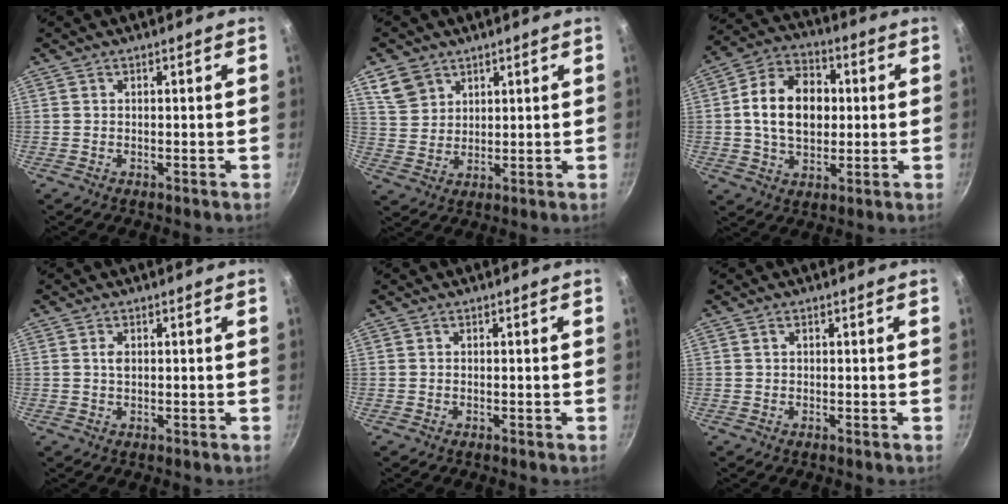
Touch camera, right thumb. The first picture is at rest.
{"total": 6.8, "force": [4.0, 5.0, 2.4], "torque": [-0.025, -0.007, 0.086]}
{"total": 14.9, "force": [1.1, 10.4, 10.6], "torque": [-0.146, 0.018, 0.007]}
{"total": 1.5, "force": [0.3, 0.9, 1.2], "torque": [-0.021, 0.001, 0.004]}
{"total": 0.0}
{"total": 0.7, "force": [0.2, 0.3, 0.6], "torque": [-0.008, 0.003, 0.001]}